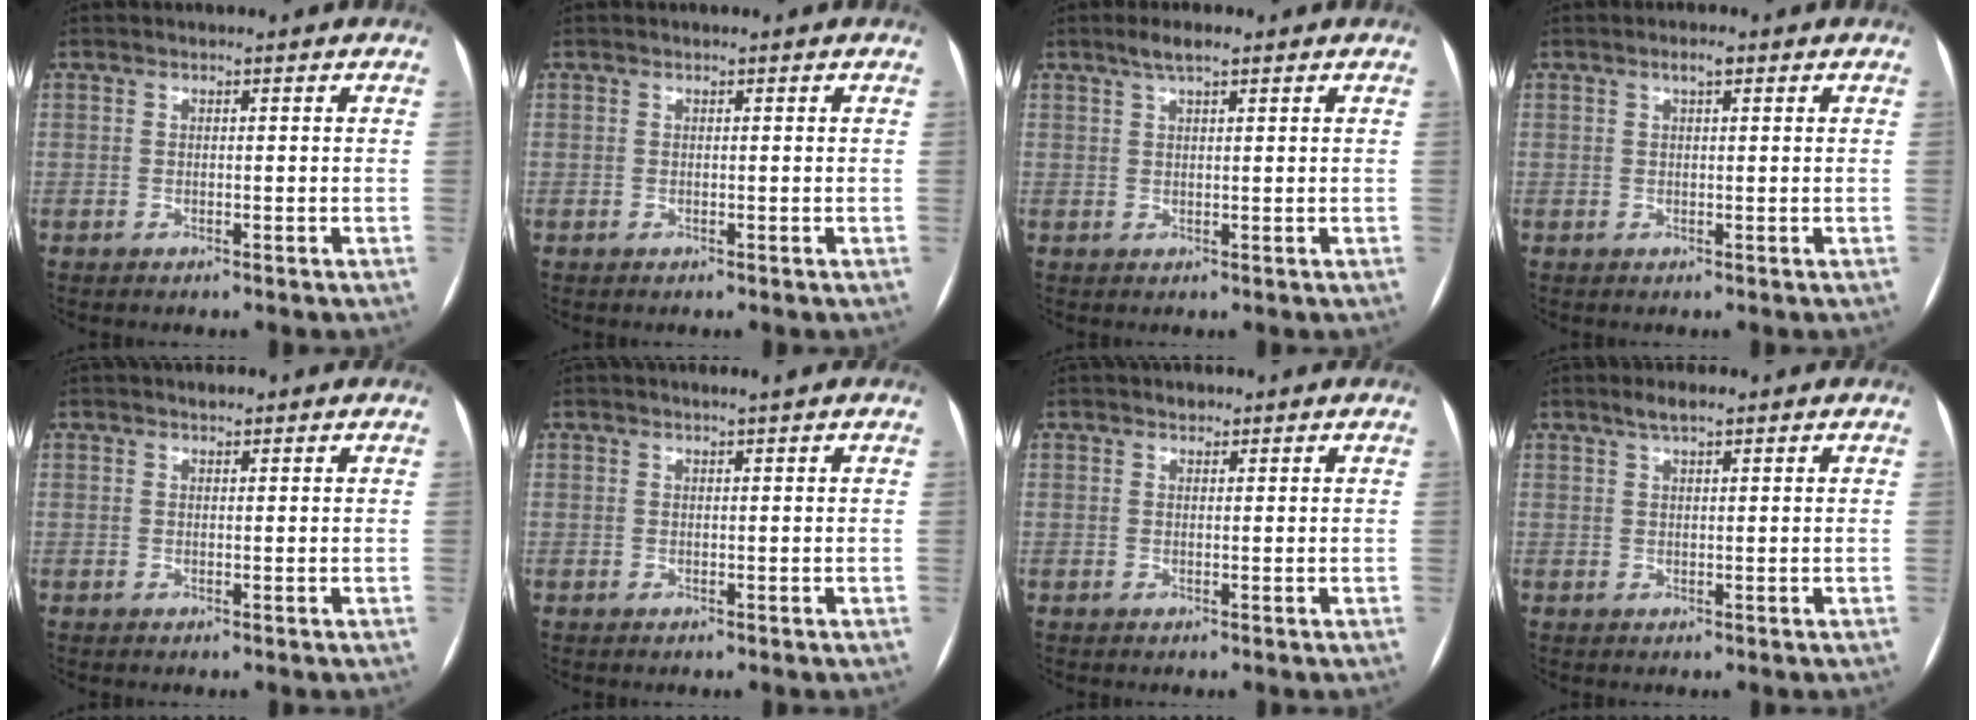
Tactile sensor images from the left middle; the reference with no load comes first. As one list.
[{"total": 0.0}, {"total": 3.2, "force": [2.2, 0.5, 2.2], "torque": [-0.046, 0.011, 0.040]}, {"total": 1.7, "force": [0.9, 0.4, 1.3], "torque": [-0.024, 0.007, 0.014]}, {"total": 0.9, "force": [0.8, 0.4, 0.4], "torque": [-0.011, 0.005, 0.012]}, {"total": 0.9, "force": [0.7, -0.2, 0.5], "torque": [-0.011, -0.001, 0.016]}, {"total": 1.0, "force": [0.8, 0.6, 0.3], "torque": [-0.006, 0.003, 0.011]}, {"total": 2.6, "force": [1.9, 0.4, 1.7], "torque": [-0.035, 0.009, 0.035]}]